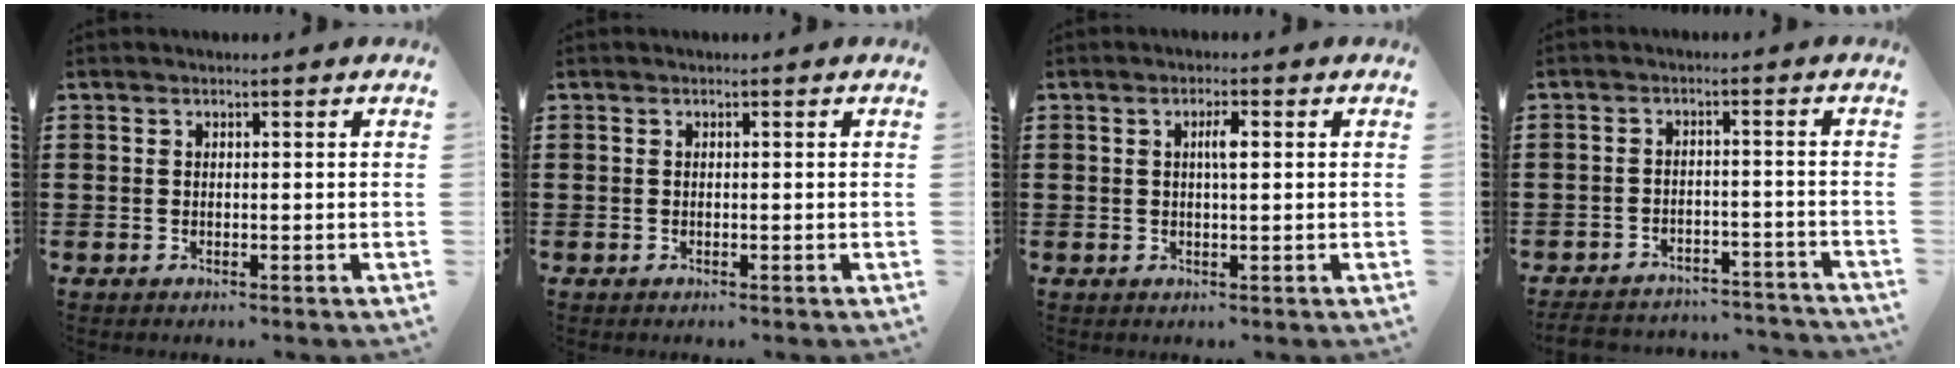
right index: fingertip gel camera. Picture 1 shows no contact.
{"total": 0.0}
{"total": 2.1, "force": [0.4, 0.5, 2.0], "torque": [-0.040, 0.003, 0.004]}
{"total": 4.0, "force": [-3.9, 0.7, 0.4], "torque": [-0.015, 0.001, -0.083]}